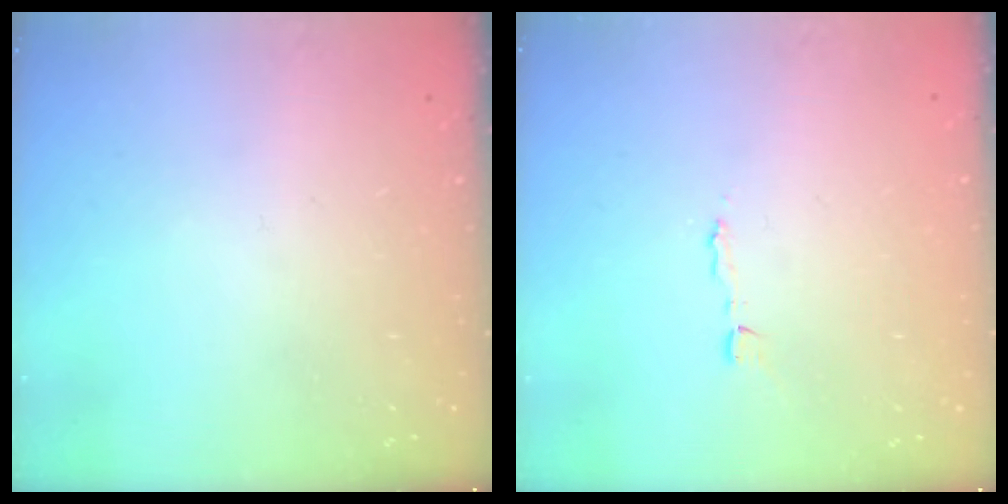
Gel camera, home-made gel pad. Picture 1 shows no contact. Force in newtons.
{"total": 2.1, "press": 2.1, "slide": 0.0}